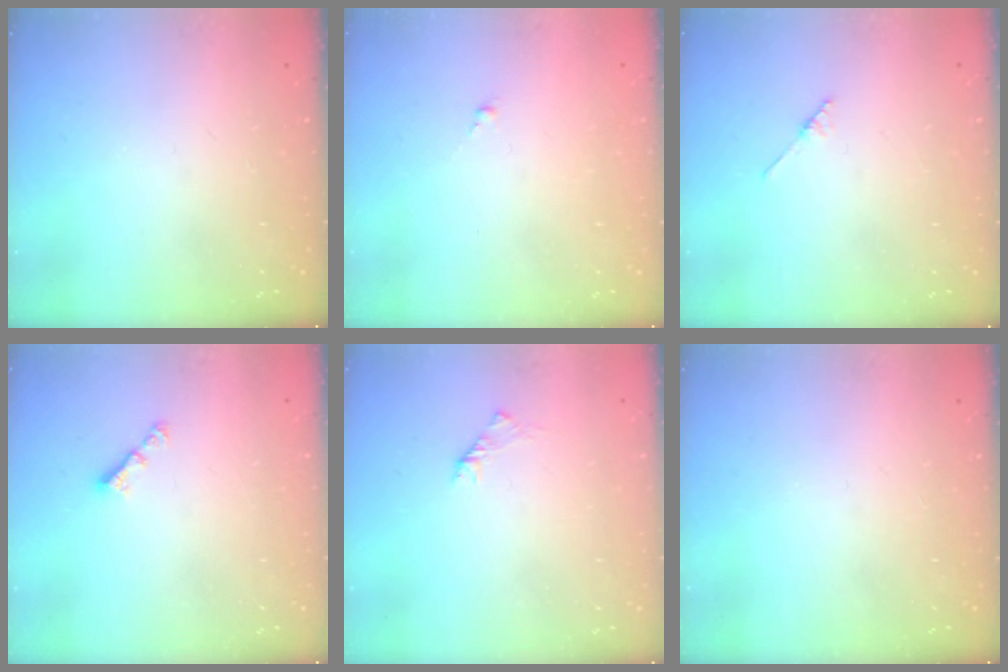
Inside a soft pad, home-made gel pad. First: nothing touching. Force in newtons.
{"total": 0.5, "press": 0.4, "slide": 0.4}
{"total": 2.1, "press": 2.1, "slide": 0.1}
{"total": 3.3, "press": 3.3, "slide": 0.4}
{"total": 1.6, "press": 1.4, "slide": 0.6}
{"total": 0.0}